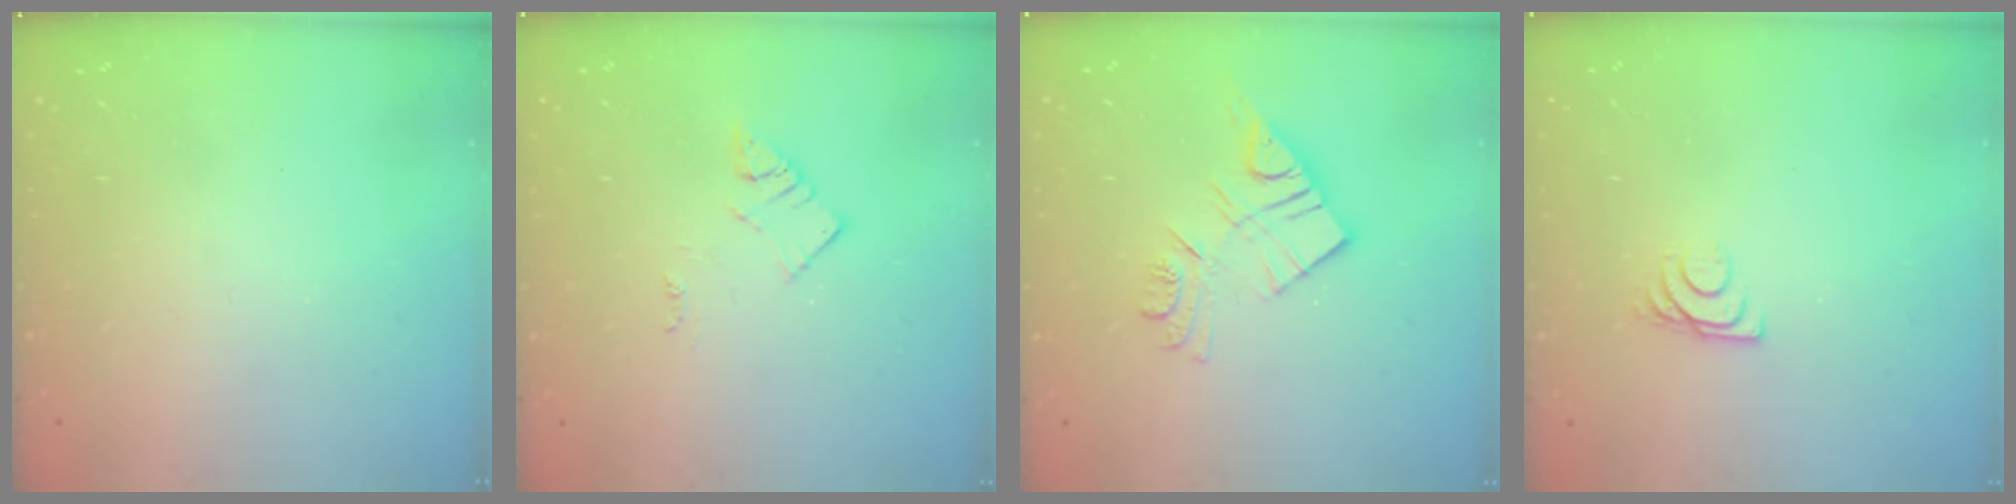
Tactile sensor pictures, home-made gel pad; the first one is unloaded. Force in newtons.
{"total": 2.7, "press": 2.6, "slide": 0.4}
{"total": 10.8, "press": 10.7, "slide": 0.9}
{"total": 5.4, "press": 5.3, "slide": 0.7}